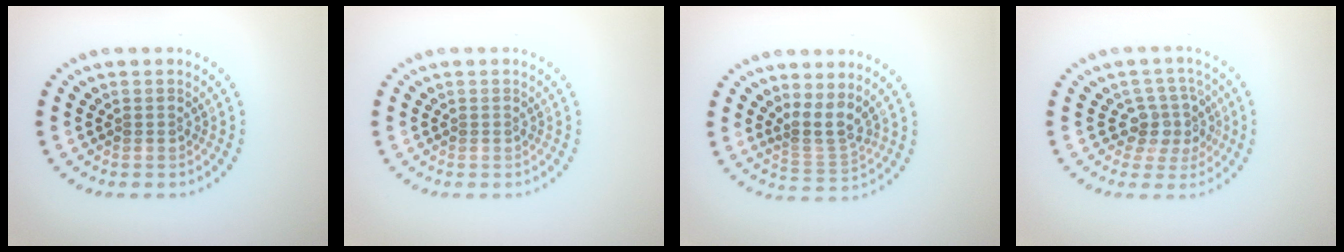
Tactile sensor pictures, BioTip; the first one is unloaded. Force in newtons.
{"total": 0.0}
{"total": 2.8, "press": 1.9, "slide": 2.1}
{"total": 3.5, "press": 2.7, "slide": 2.2}